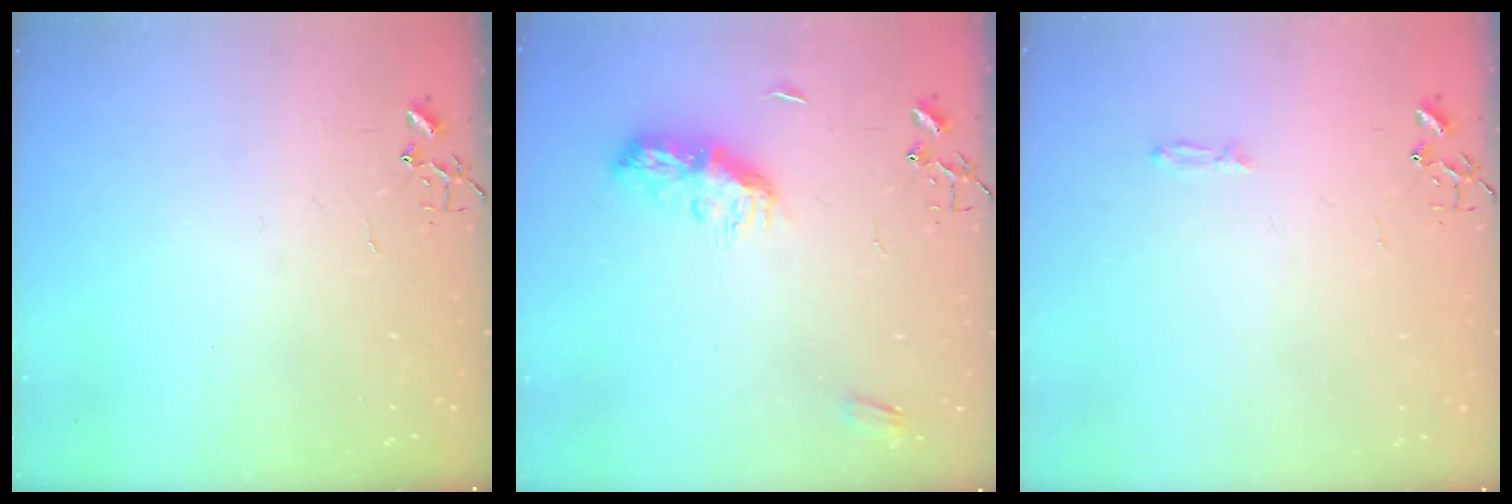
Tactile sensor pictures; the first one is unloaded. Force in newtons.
{"total": 9.3, "press": 9.3, "slide": 0.4}
{"total": 3.5, "press": 3.5, "slide": 0.4}